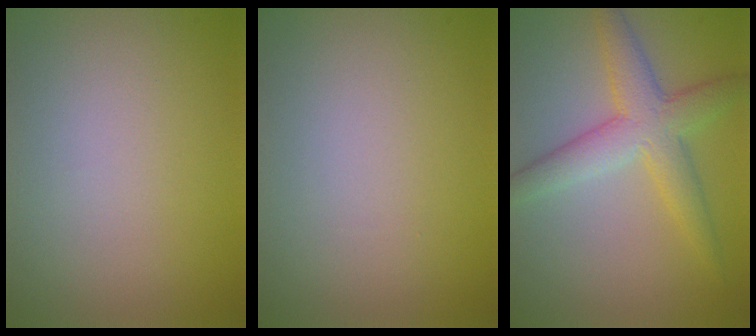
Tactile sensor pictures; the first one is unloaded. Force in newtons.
{"total": 0.0}
{"total": 4.8, "press": 4.8, "slide": 0.2}